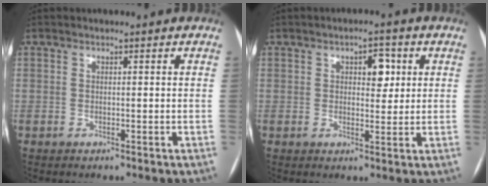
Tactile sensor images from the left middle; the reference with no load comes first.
{"total": 4.1, "force": [1.4, 2.1, 3.2], "torque": [-0.043, 0.011, 0.020]}